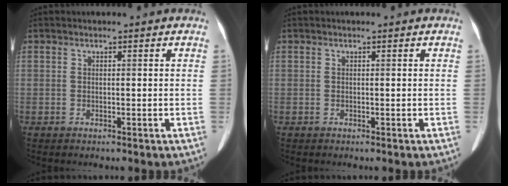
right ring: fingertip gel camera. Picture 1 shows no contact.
{"total": 0.0}